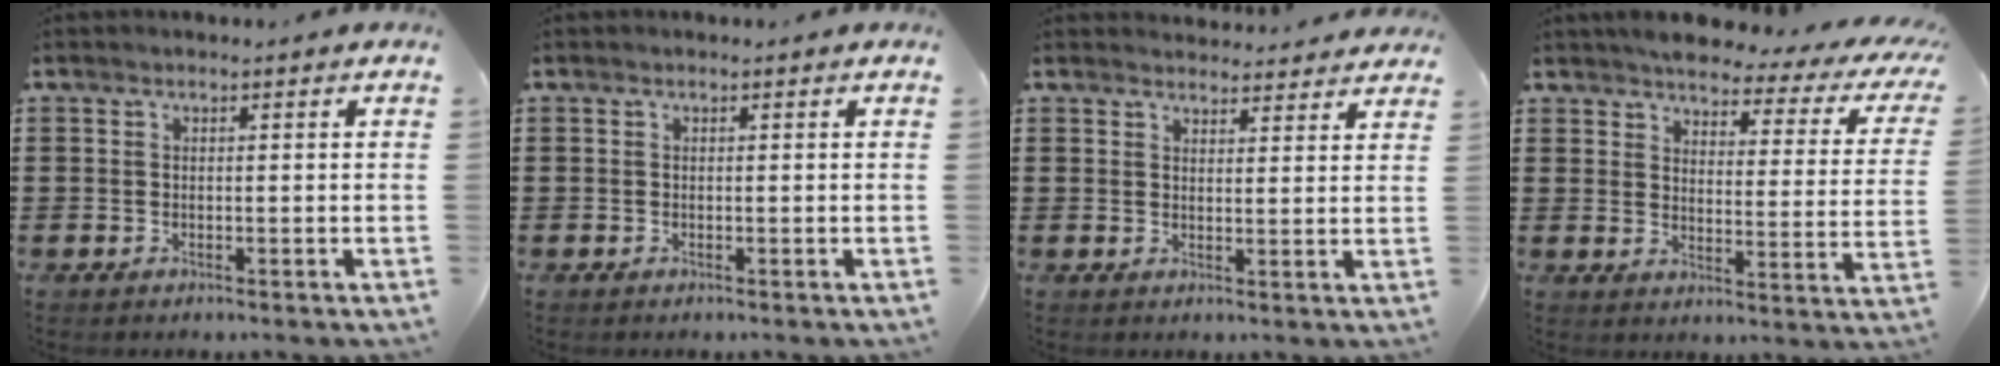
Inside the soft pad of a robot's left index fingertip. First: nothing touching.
{"total": 0.0}
{"total": 3.0, "force": [3.0, 0.4, 0.0], "torque": [-0.002, -0.014, 0.054]}
{"total": 3.8, "force": [3.4, 0.6, 1.5], "torque": [-0.052, -0.024, 0.052]}